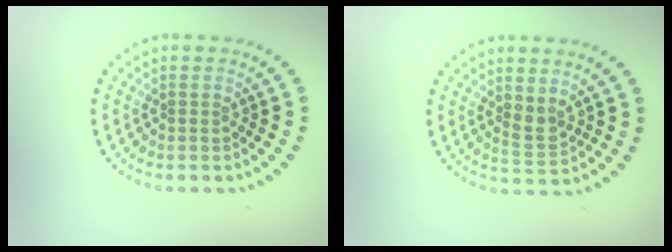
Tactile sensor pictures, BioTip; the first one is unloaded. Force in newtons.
{"total": 1.7, "press": 1.5, "slide": 0.7}